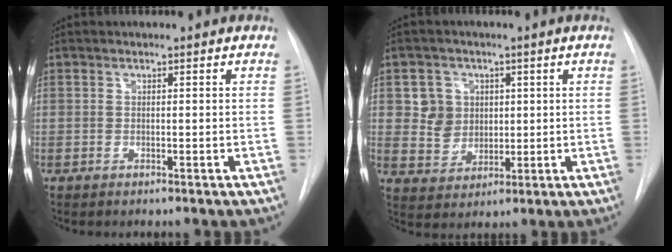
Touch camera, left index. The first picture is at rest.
{"total": 6.0, "force": [1.5, 5.6, 1.3], "torque": [-0.028, 0.016, 0.036]}